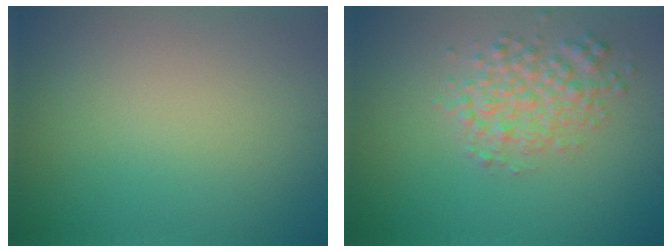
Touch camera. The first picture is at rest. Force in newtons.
{"total": 3.3, "press": 3.3, "slide": 0.1}